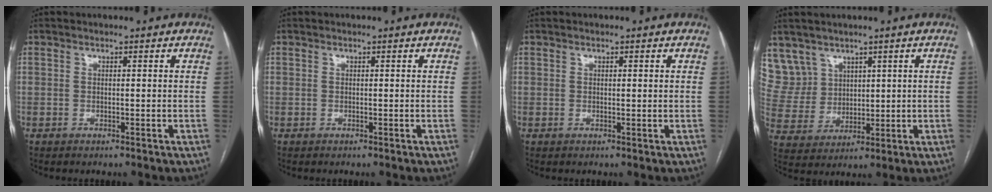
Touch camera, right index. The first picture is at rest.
{"total": 0.0}
{"total": 0.8, "force": [0.3, 0.1, 0.7], "torque": [-0.014, 0.001, 0.004]}
{"total": 8.5, "force": [5.6, 6.4, 0.2], "torque": [-0.014, 0.024, 0.129]}